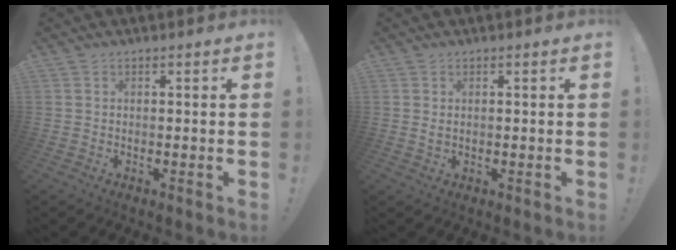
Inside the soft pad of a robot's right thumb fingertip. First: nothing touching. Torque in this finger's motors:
{"motor_torque": [0.00, -0.10, -0.03, 0.18, 0.01]}